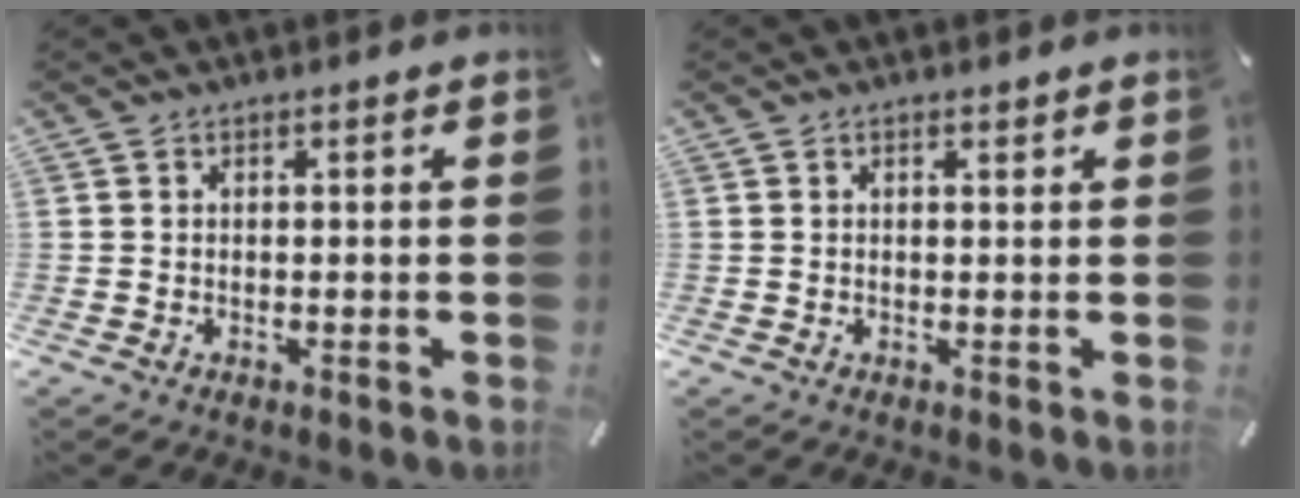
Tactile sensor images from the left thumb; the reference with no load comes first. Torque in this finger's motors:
{"motor_torque": [-0.08, -0.49, 0.06, 0.27, -0.16]}